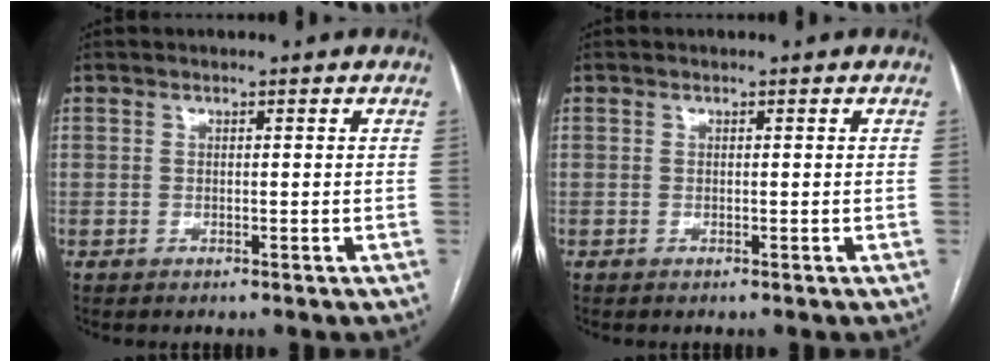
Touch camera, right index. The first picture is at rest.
{"total": 0.0}